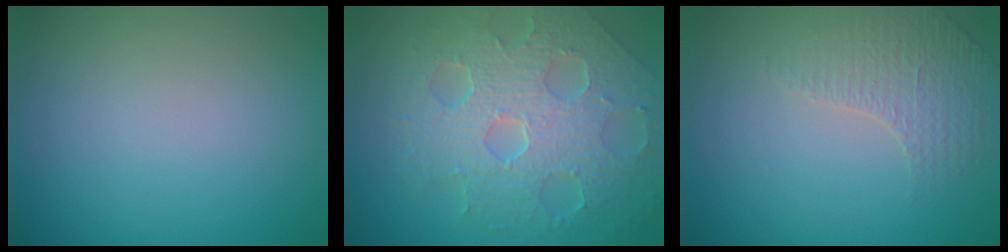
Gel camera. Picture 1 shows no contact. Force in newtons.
{"total": 8.4, "press": 5.9, "slide": 6.1}
{"total": 1.5, "press": 1.2, "slide": 0.8}